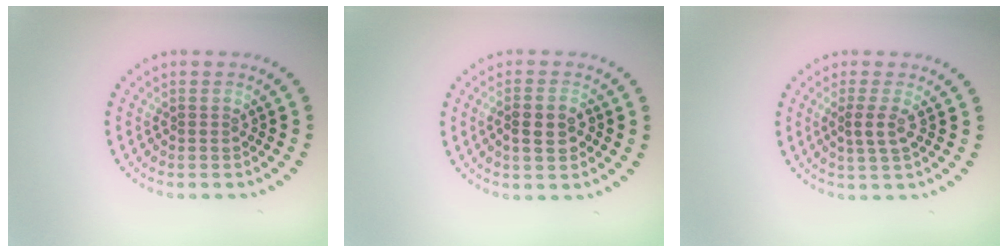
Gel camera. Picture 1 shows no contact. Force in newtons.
{"total": 2.8, "press": 2.7, "slide": 0.6}
{"total": 1.9, "press": 1.6, "slide": 1.0}